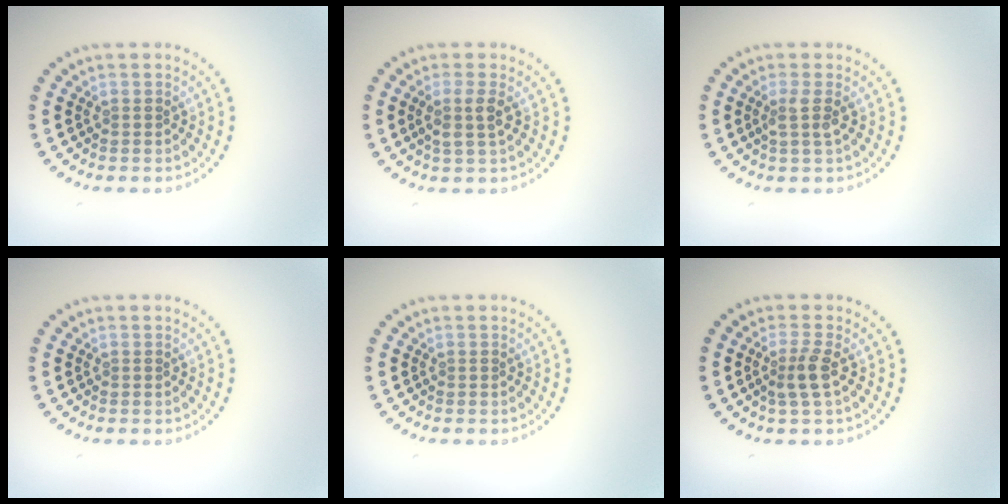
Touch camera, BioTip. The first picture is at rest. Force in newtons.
{"total": 2.1, "press": 1.8, "slide": 0.9}
{"total": 1.8, "press": 1.3, "slide": 1.2}
{"total": 0.0}
{"total": 0.0}
{"total": 2.2, "press": 1.9, "slide": 1.1}